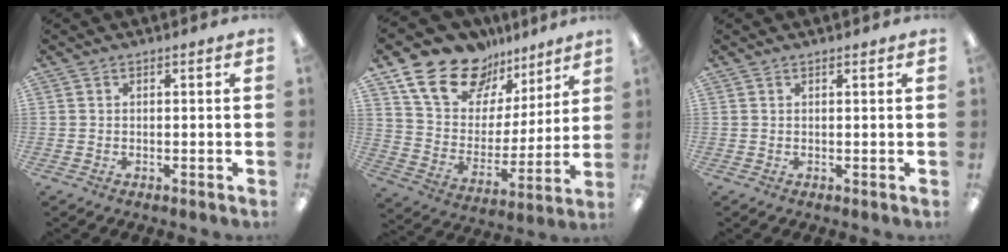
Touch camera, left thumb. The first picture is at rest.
{"total": 18.2, "force": [13.1, 10.6, 6.9], "torque": [-0.138, -0.081, 0.242]}
{"total": 0.6, "force": [0.5, 0.1, 0.3], "torque": [-0.007, 0.000, 0.009]}